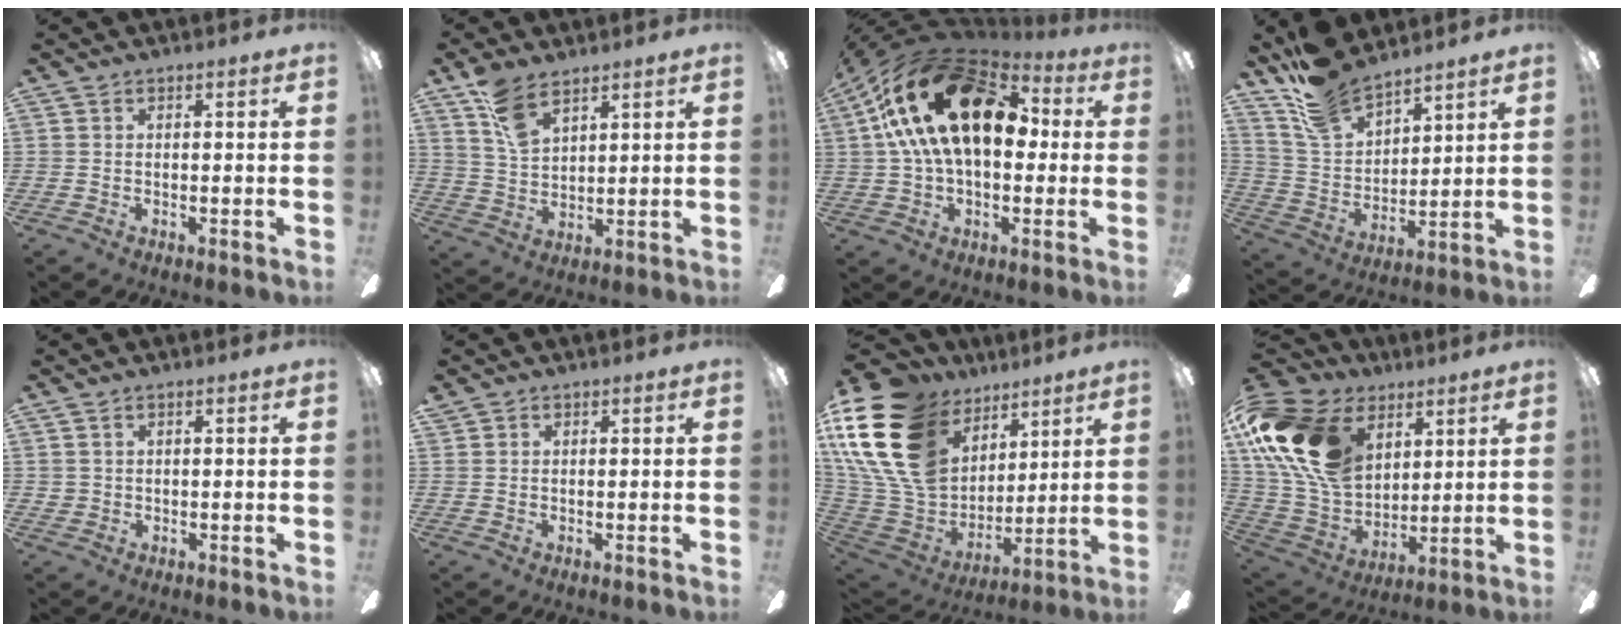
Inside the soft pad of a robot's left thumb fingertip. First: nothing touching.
{"total": 8.9, "force": [6.6, 3.8, 4.5], "torque": [-0.092, -0.027, 0.125]}
{"total": 24.8, "force": [8.3, 14.4, 18.4], "torque": [-0.350, -0.014, 0.140]}
{"total": 13.3, "force": [11.5, 5.1, 4.3], "torque": [-0.106, -0.073, 0.219]}
{"total": 1.3, "force": [0.9, 1.0, 0.2], "torque": [-0.004, 0.002, 0.016]}
{"total": 1.1, "force": [0.9, 0.5, -0.1], "torque": [0.002, 0.000, 0.018]}
{"total": 25.9, "force": [10.7, 18.3, 14.9], "torque": [-0.332, -0.052, 0.216]}
{"total": 23.1, "force": [10.3, 15.6, 13.7], "torque": [-0.315, -0.038, 0.187]}